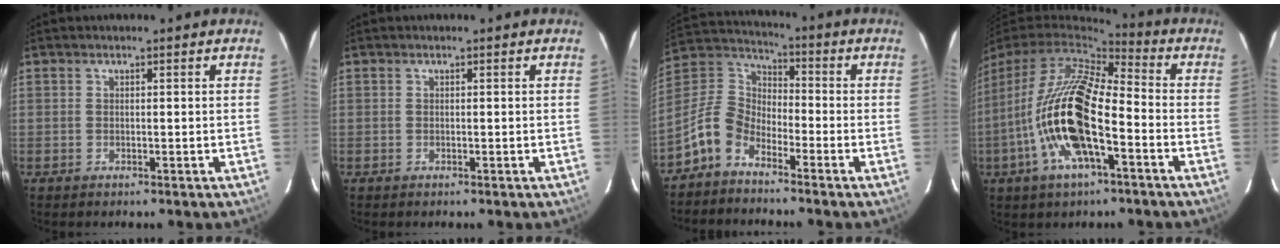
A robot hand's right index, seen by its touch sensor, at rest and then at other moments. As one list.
[{"total": 0.0}, {"total": 8.8, "force": [-6.0, 4.9, 4.1], "torque": [-0.093, 0.027, -0.135]}, {"total": 18.8, "force": [-6.1, 6.5, 16.5], "torque": [-0.326, -0.020, -0.120]}]